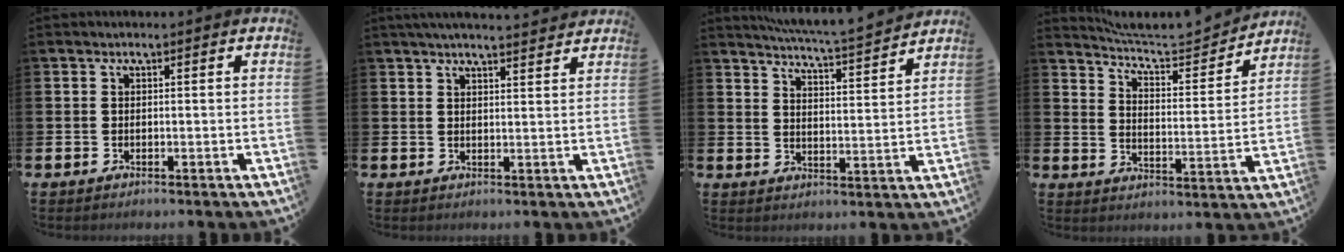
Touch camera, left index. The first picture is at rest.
{"total": 3.3, "force": [3.2, -0.1, 0.7], "torque": [-0.020, -0.013, 0.059]}
{"total": 6.0, "force": [5.8, -0.5, 1.2], "torque": [-0.041, -0.042, 0.101]}
{"total": 6.5, "force": [6.3, 0.8, 1.7], "torque": [-0.058, -0.049, 0.105]}